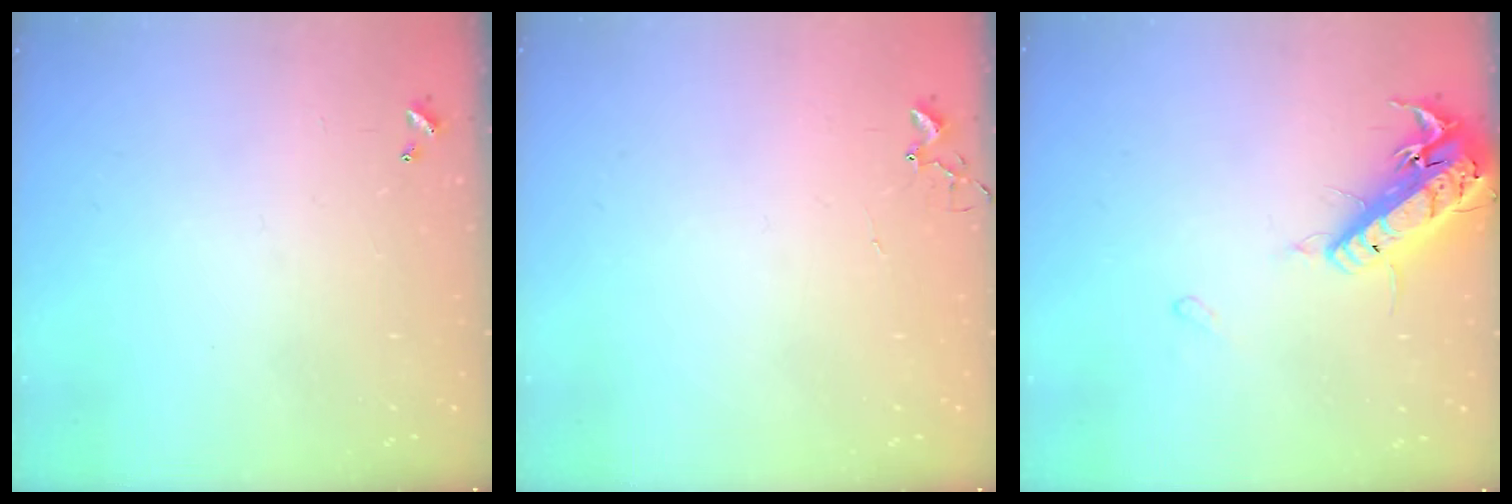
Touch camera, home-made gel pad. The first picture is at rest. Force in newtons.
{"total": 5.1, "press": 5.1, "slide": 0.3}
{"total": 17.3, "press": 16.9, "slide": 3.7}